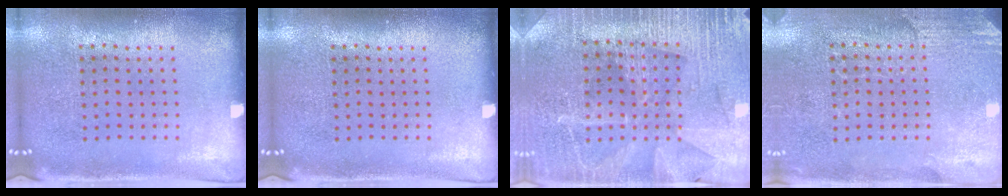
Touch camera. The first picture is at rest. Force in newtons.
{"total": 0.0}
{"total": 3.5, "press": 3.4, "slide": 0.9}
{"total": 2.7, "press": 2.4, "slide": 1.2}